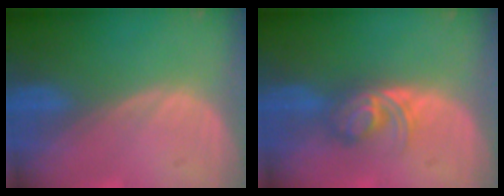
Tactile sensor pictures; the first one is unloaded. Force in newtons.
{"total": 5.7, "press": 4.9, "slide": 2.9}